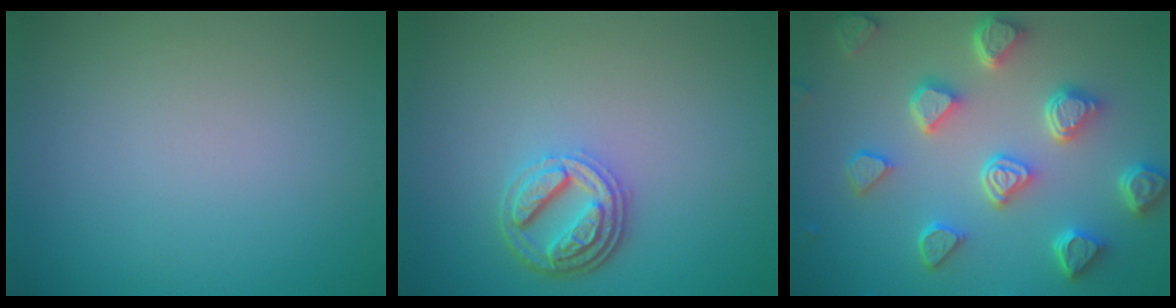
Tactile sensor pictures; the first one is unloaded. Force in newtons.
{"total": 4.1, "press": 3.2, "slide": 2.6}
{"total": 6.6, "press": 5.2, "slide": 4.0}